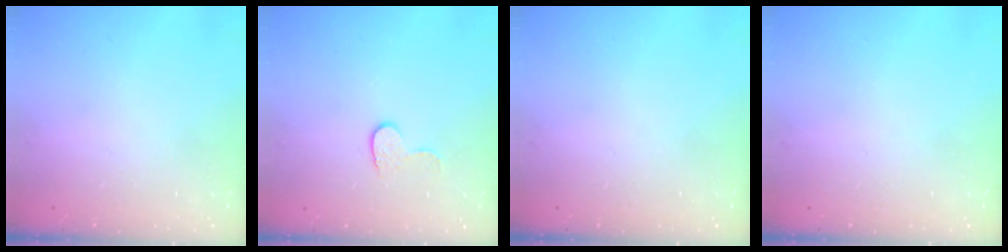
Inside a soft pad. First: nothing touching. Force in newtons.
{"total": 6.2, "press": 6.2, "slide": 0.6}
{"total": 0.0}
{"total": 0.0}